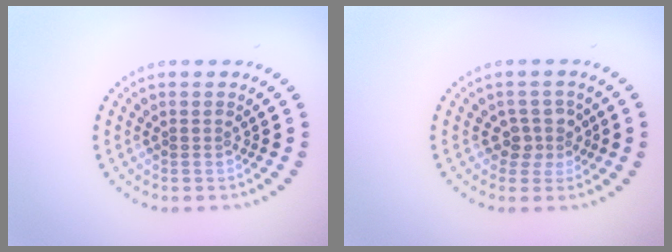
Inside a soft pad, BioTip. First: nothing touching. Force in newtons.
{"total": 2.2, "press": 1.8, "slide": 1.2}